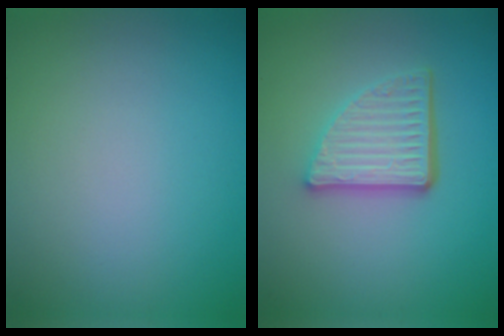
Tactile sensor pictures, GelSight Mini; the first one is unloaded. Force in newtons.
{"total": 4.7, "press": 3.4, "slide": 3.2}